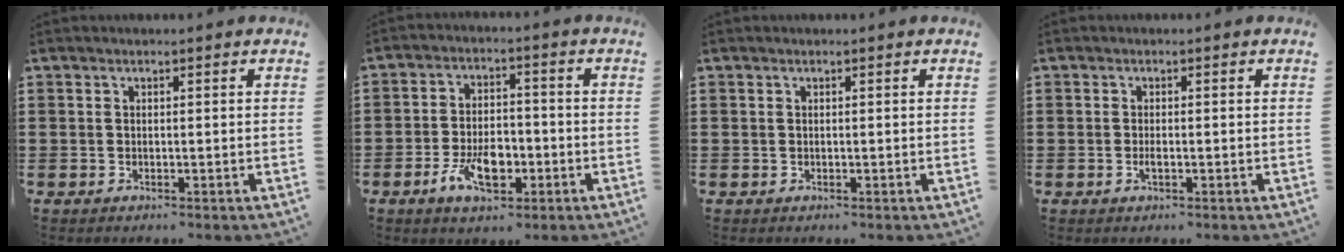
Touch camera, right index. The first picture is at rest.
{"total": 7.3, "force": [-3.0, 3.7, 5.6], "torque": [-0.109, 0.000, -0.056]}
{"total": 0.0}
{"total": 1.1, "force": [-0.3, 0.3, 1.0], "torque": [-0.027, -0.005, -0.008]}